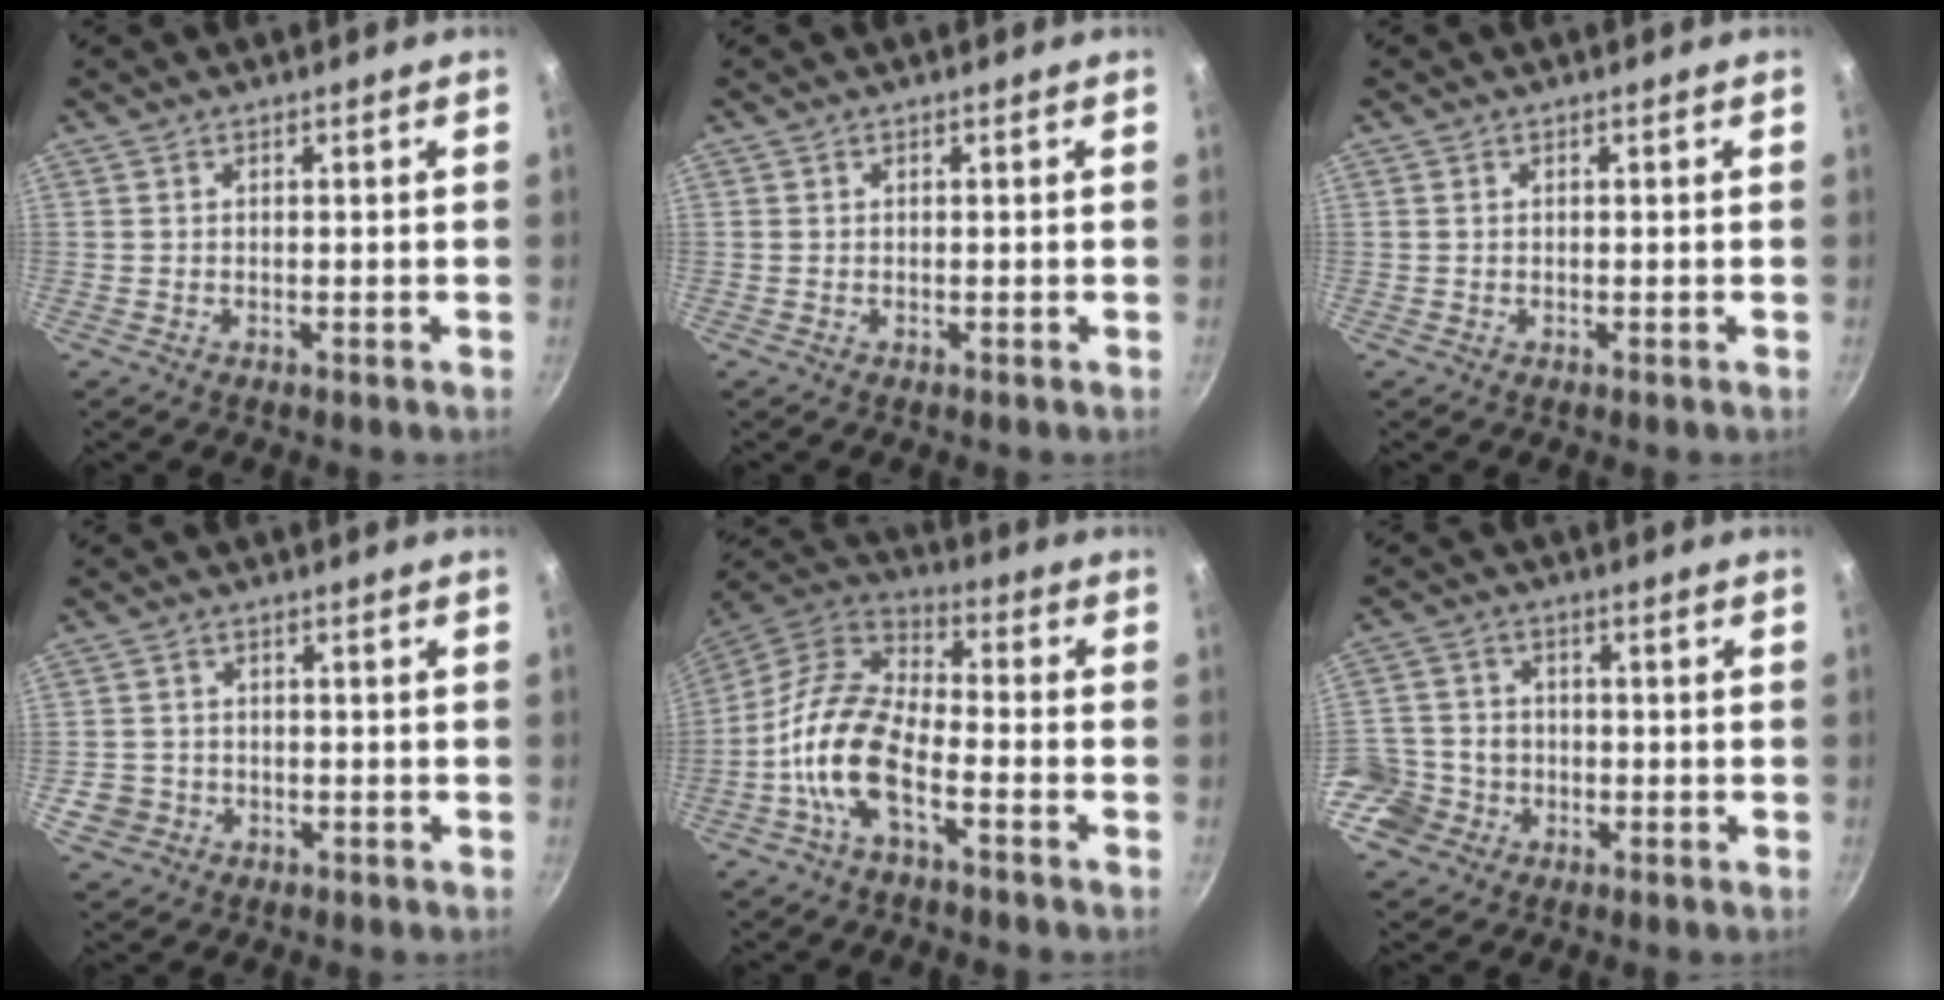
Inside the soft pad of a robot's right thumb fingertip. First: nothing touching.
{"total": 0.0}
{"total": 0.0}
{"total": 4.6, "force": [-1.4, 4.2, 1.2], "torque": [-0.010, 0.020, -0.017]}
{"total": 13.6, "force": [-5.2, 6.3, 10.8], "torque": [-0.203, 0.049, -0.117]}
{"total": 9.4, "force": [-3.8, 8.1, 3.0], "torque": [-0.033, 0.036, -0.077]}